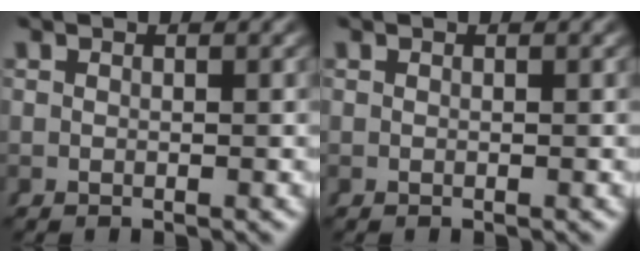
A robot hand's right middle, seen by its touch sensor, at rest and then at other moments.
{"total": 0.0}